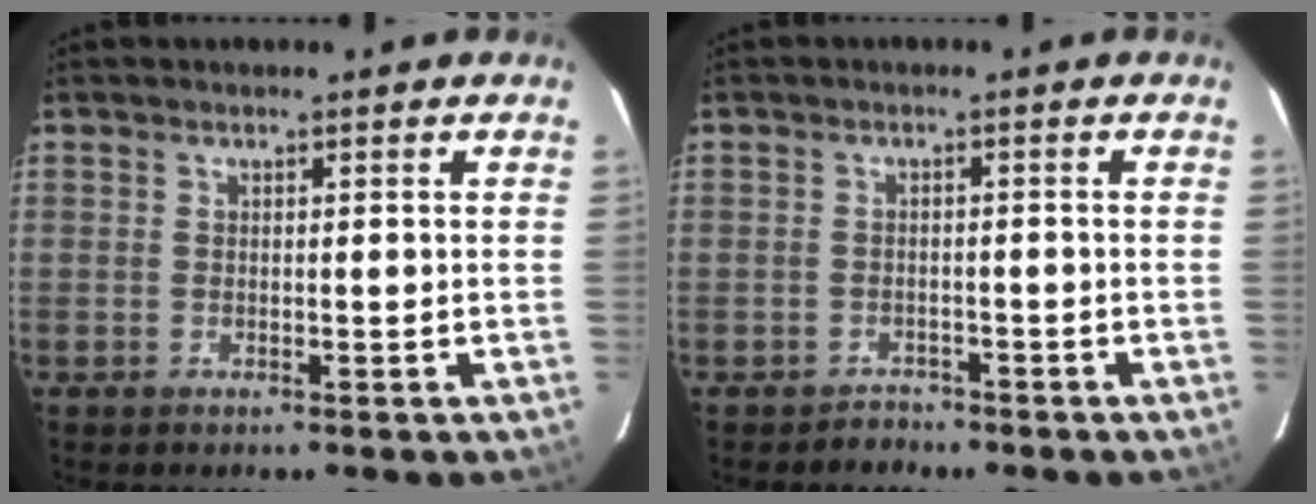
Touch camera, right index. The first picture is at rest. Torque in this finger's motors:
{"motor_torque": [-0.02, -0.05, 0.01, 0.00]}